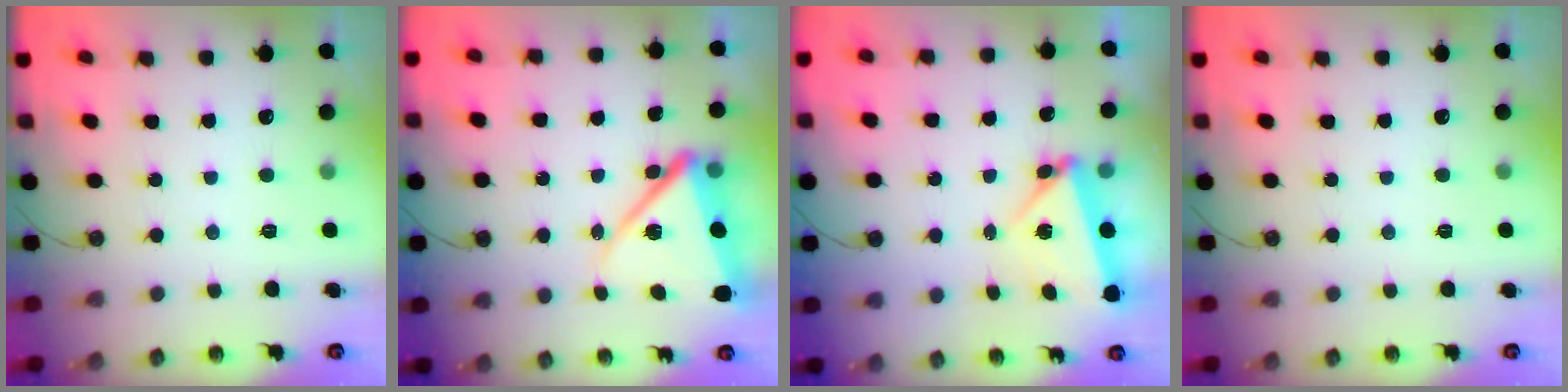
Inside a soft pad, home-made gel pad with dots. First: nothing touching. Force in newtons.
{"total": 12.9, "press": 12.8, "slide": 1.8}
{"total": 6.2, "press": 6.1, "slide": 0.9}
{"total": 0.0}